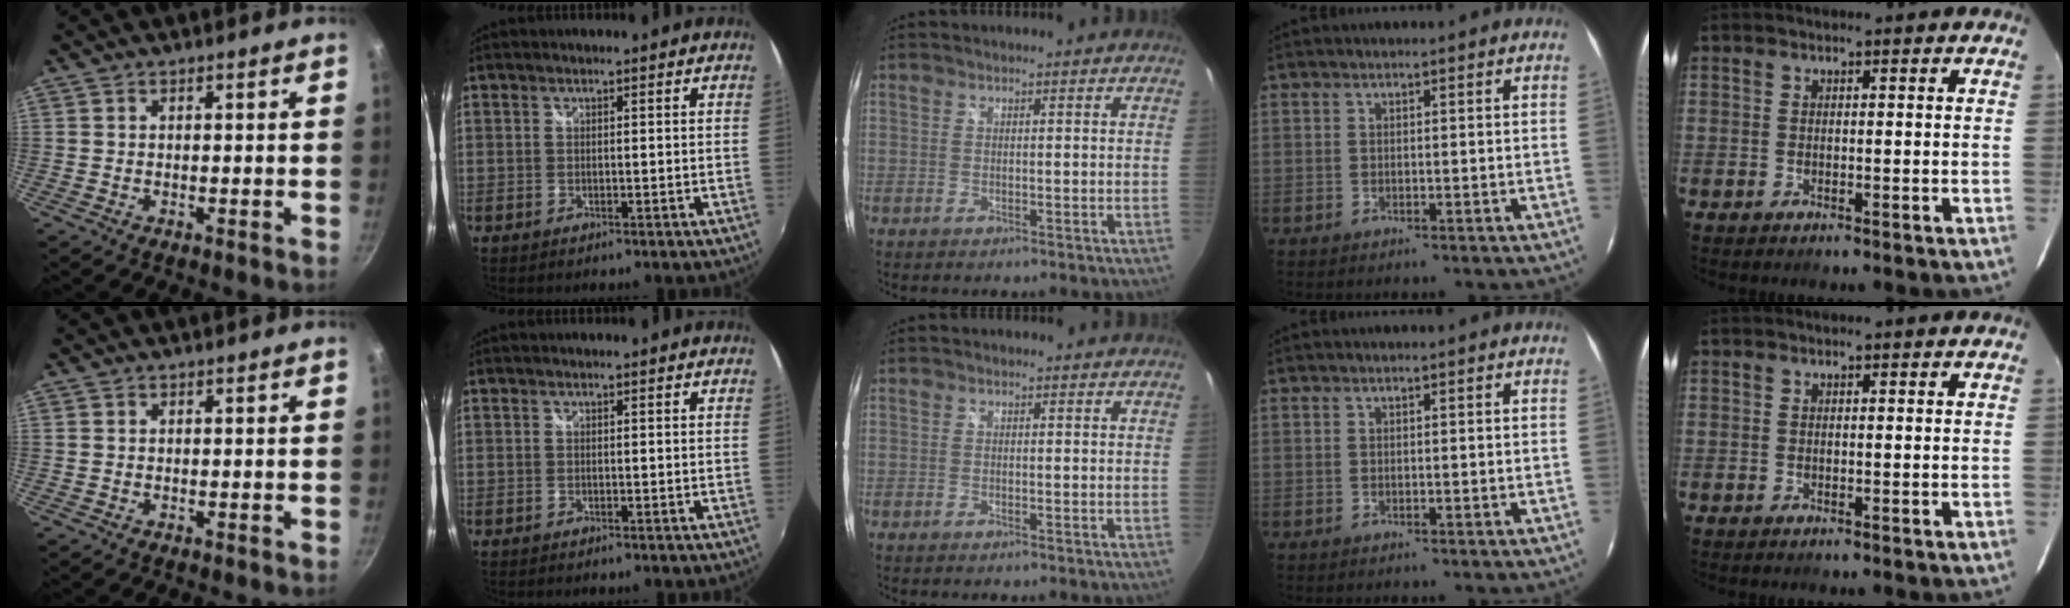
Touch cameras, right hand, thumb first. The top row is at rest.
{}